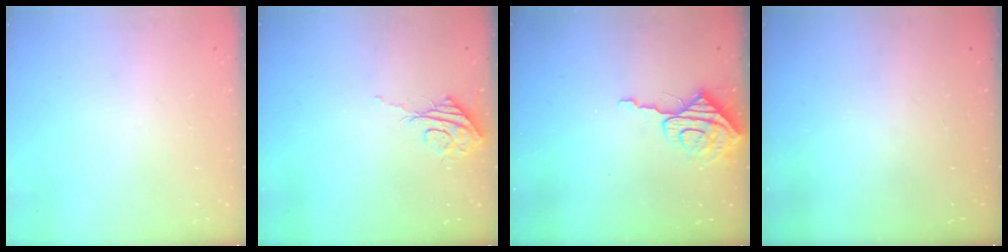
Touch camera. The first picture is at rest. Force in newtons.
{"total": 8.0, "press": 8.0, "slide": 0.4}
{"total": 8.2, "press": 8.2, "slide": 0.6}
{"total": 0.0}